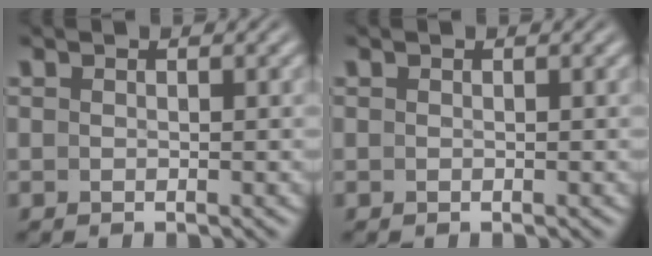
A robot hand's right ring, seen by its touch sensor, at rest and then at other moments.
{"total": 0.0}